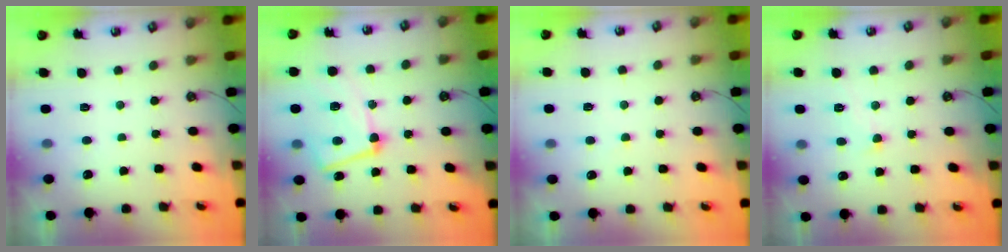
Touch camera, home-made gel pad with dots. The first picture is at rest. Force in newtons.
{"total": 11.1, "press": 10.9, "slide": 2.3}
{"total": 1.3, "press": 1.2, "slide": 0.4}
{"total": 0.0}